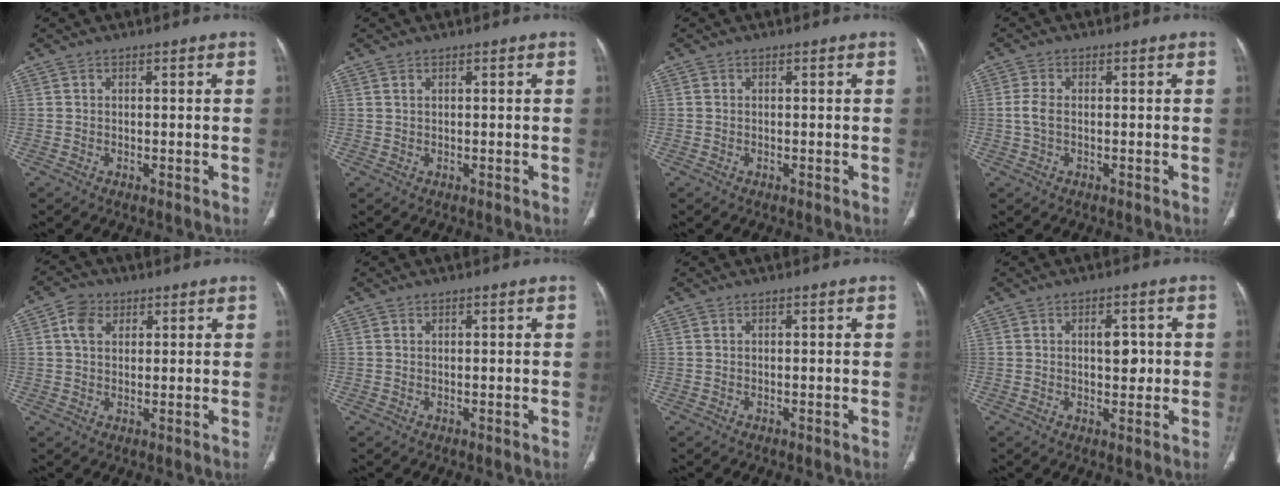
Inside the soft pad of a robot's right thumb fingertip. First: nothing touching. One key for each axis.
{"total": 0.5, "fx": 0.4, "fy": 0.2, "fz": 0.3, "tx": -0.007, "ty": 0.002, "tz": 0.008}
{"total": 0.0}
{"total": 2.6, "fx": -0.2, "fy": 1.4, "fz": 2.2, "tx": -0.054, "ty": 0.006, "tz": -0.006}
{"total": 5.0, "fx": 1.9, "fy": 3.7, "fz": 2.8, "tx": -0.037, "ty": 0.002, "tz": 0.030}
{"total": 0.0}
{"total": 0.0}
{"total": 4.6, "fx": 0.4, "fy": 2.6, "fz": 3.7, "tx": -0.040, "ty": 0.000, "tz": 0.008}